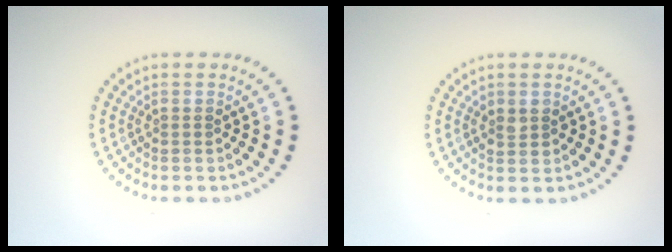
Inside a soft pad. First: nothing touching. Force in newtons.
{"total": 1.4, "press": 1.4, "slide": 0.0}